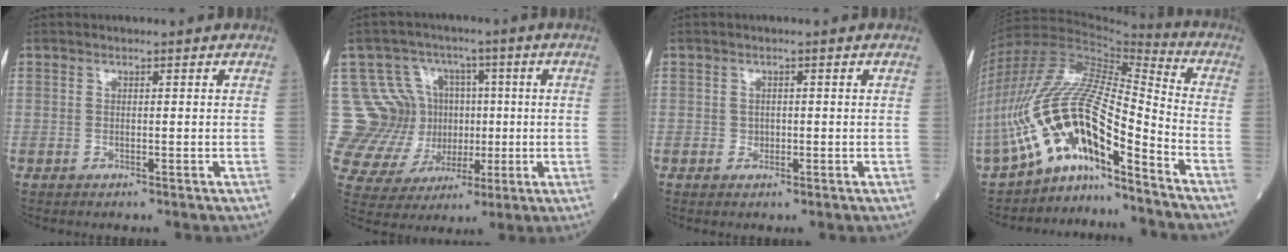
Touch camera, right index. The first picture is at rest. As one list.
[{"total": 14.6, "force": [1.4, 13.0, 6.5], "torque": [-0.132, 0.052, 0.056]}, {"total": 0.9, "force": [-0.2, 0.9, 0.2], "torque": [0.001, 0.003, -0.002]}, {"total": 16.6, "force": [-10.1, 4.1, 12.6], "torque": [-0.256, 0.038, -0.177]}]